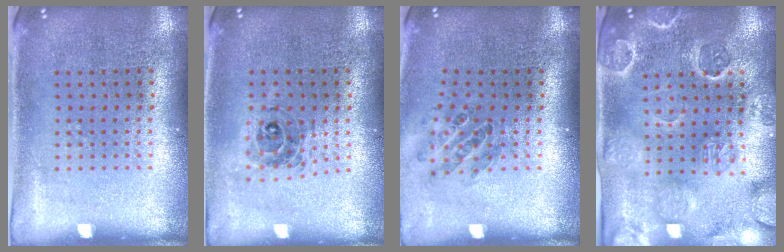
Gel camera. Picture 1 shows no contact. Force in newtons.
{"total": 0.8, "press": 0.8, "slide": 0.2}
{"total": 0.9, "press": 0.8, "slide": 0.1}
{"total": 3.2, "press": 3.0, "slide": 1.1}